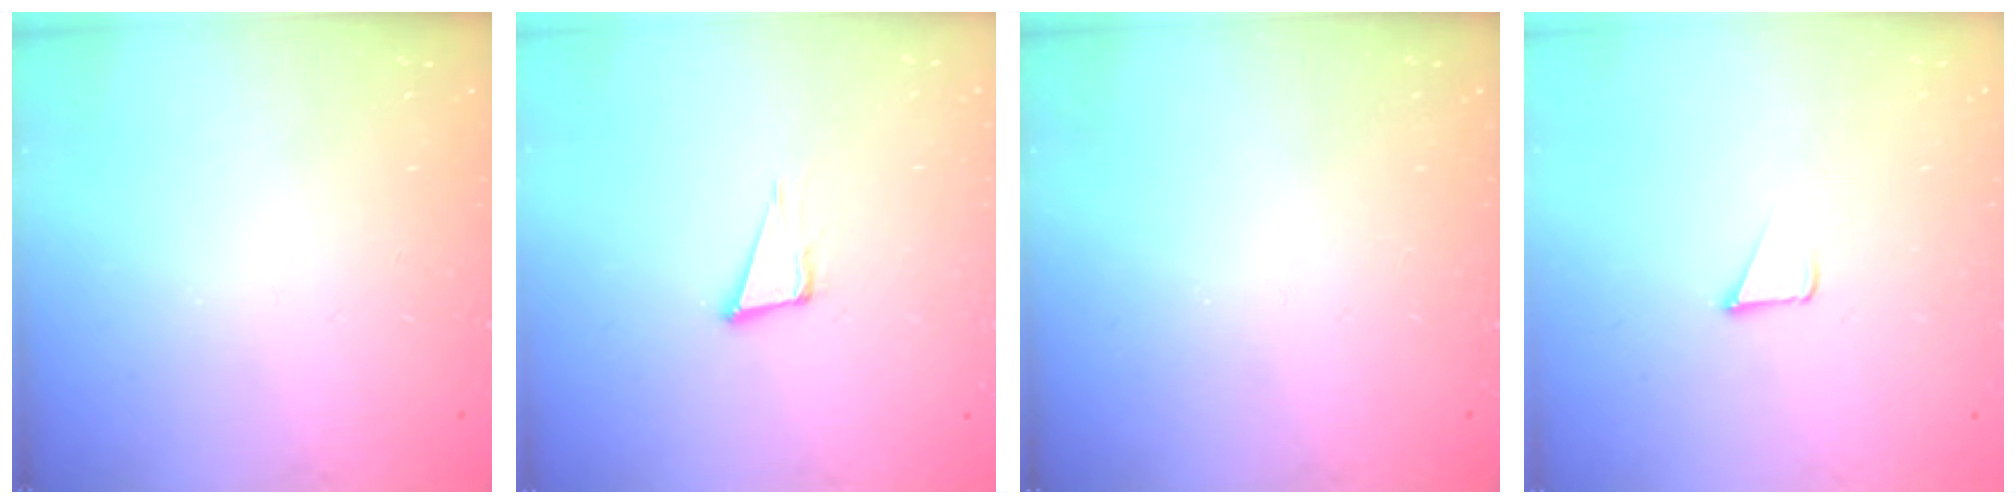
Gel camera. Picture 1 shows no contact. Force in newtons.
{"total": 5.0, "press": 4.0, "slide": 3.1}
{"total": 0.0}
{"total": 1.7, "press": 1.7, "slide": 0.1}